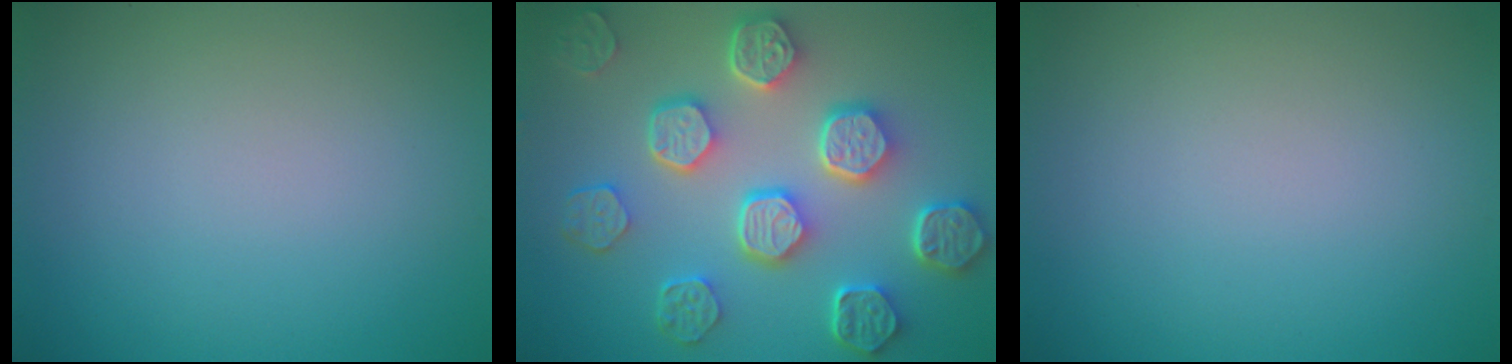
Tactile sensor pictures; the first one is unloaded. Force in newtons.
{"total": 7.9, "press": 6.1, "slide": 5.0}
{"total": 0.0}